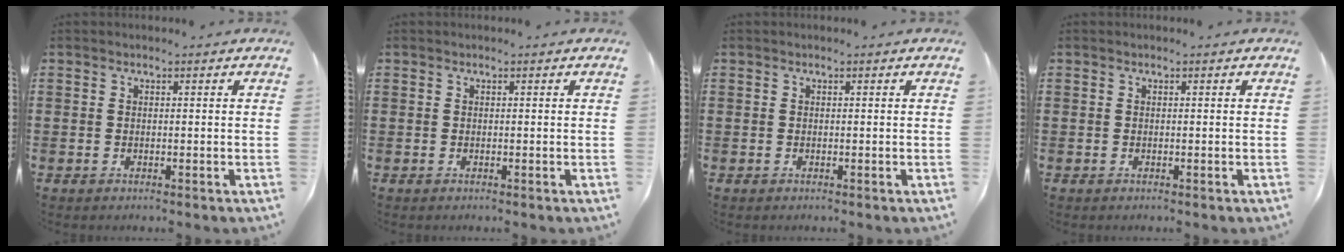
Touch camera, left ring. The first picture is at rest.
{"total": 0.0}
{"total": 0.0}
{"total": 0.0}